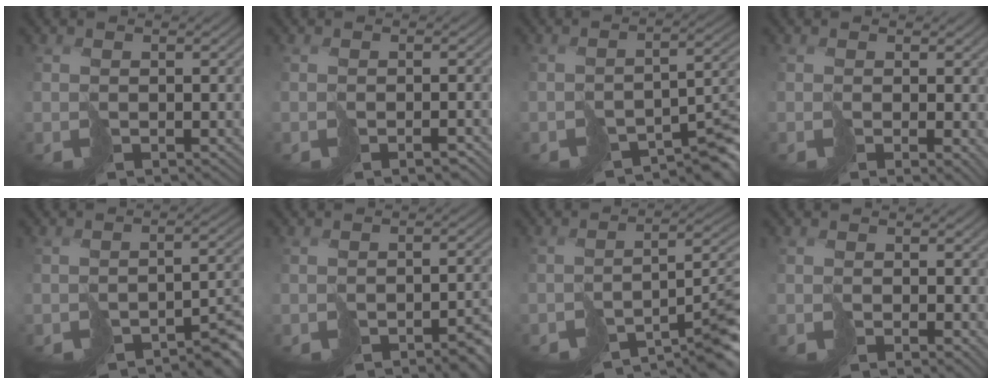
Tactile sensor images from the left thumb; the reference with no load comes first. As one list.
[{"total": 2.0, "force": [-1.3, 0.3, 1.4], "torque": [-0.020, -0.001, -0.022]}, {"total": 8.2, "force": [-5.6, 2.8, 5.3], "torque": [-0.071, -0.019, -0.084]}, {"total": 2.5, "force": [-0.4, 0.5, 2.4], "torque": [-0.039, -0.003, -0.007]}, {"total": 5.7, "force": [-3.9, 1.6, 3.8], "torque": [-0.044, -0.004, -0.061]}, {"total": 4.7, "force": [-3.0, 1.5, 3.3], "torque": [-0.037, -0.006, -0.041]}, {"total": 9.5, "force": [-6.4, 2.3, 6.7], "torque": [-0.090, -0.002, -0.100]}, {"total": 1.6, "force": [-0.1, 0.4, 1.5], "torque": [-0.028, -0.002, -0.002]}]